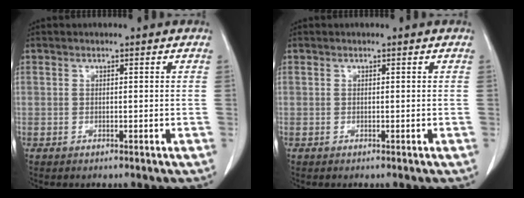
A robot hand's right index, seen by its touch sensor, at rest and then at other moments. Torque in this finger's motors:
{"motor_torque": [0.00, 0.00, 0.00, 0.00]}